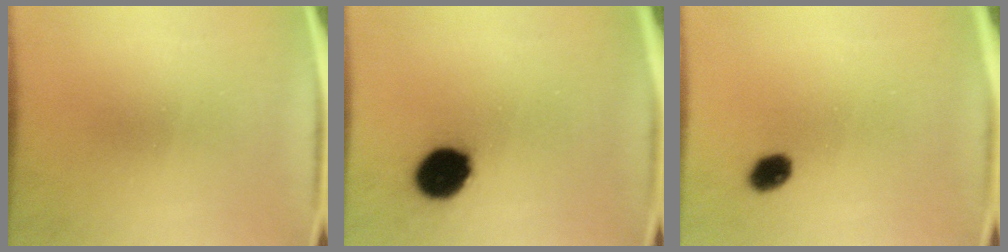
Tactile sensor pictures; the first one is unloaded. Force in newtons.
{"total": 10.8}
{"total": 3.5}